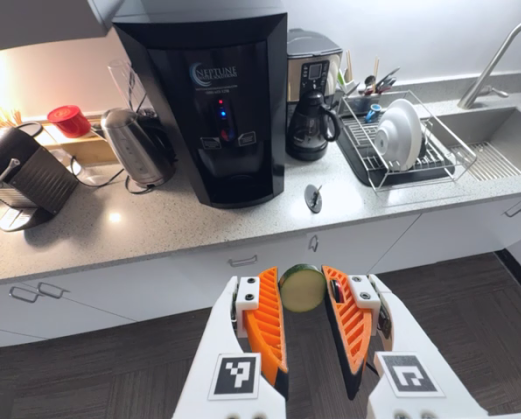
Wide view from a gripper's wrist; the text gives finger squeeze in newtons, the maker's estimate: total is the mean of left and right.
{"total": 10.4, "left": 10.4, "right": 10.5}